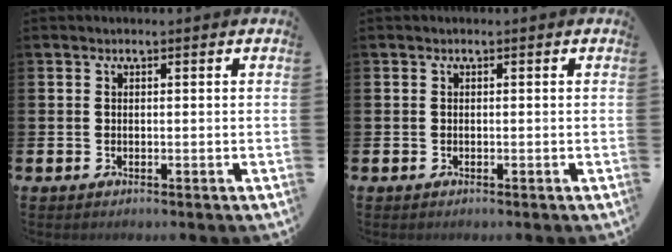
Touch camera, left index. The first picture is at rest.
{"total": 0.0}